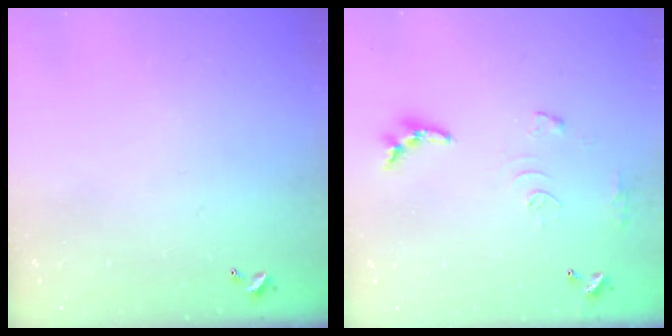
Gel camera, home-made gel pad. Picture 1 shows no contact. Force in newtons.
{"total": 10.1, "press": 10.0, "slide": 0.8}